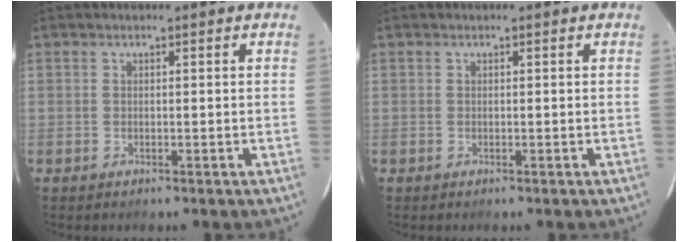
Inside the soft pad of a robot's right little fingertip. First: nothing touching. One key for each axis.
{"total": 0.0}